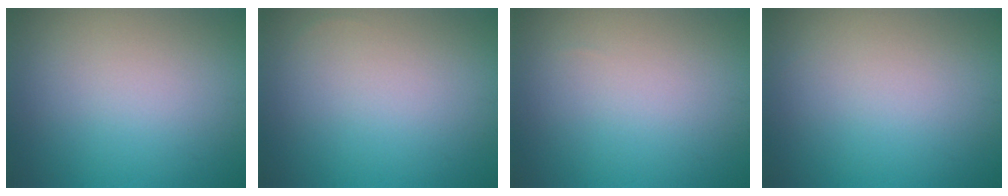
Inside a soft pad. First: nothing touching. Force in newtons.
{"total": 0.0}
{"total": 0.0}
{"total": 0.0}